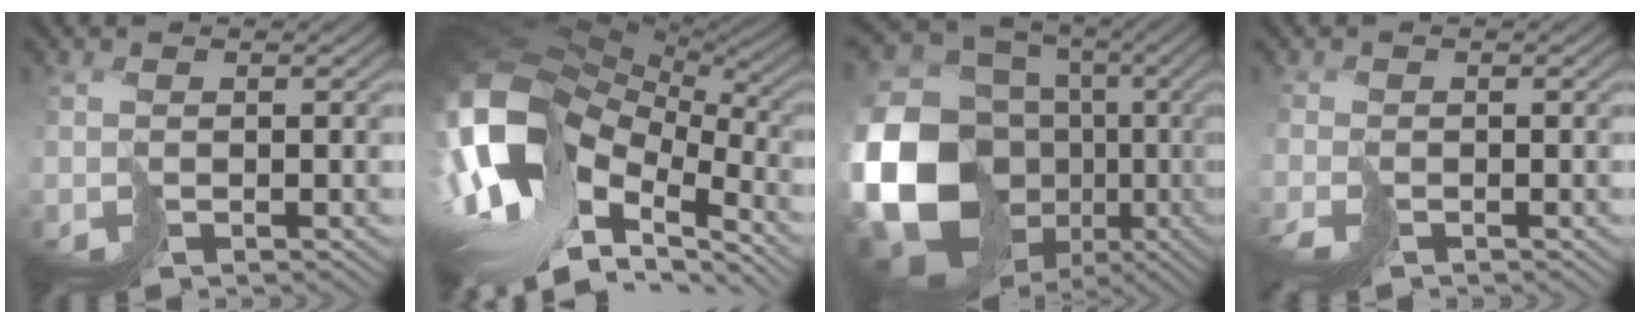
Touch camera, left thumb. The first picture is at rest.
{"total": 17.7, "force": [-3.6, 11.3, 13.1], "torque": [-0.281, -0.021, -0.040]}
{"total": 23.8, "force": [-3.6, 21.0, 10.5], "torque": [-0.297, -0.053, -0.090]}
{"total": 1.9, "force": [-1.6, 0.9, 0.5], "torque": [-0.012, -0.009, -0.036]}